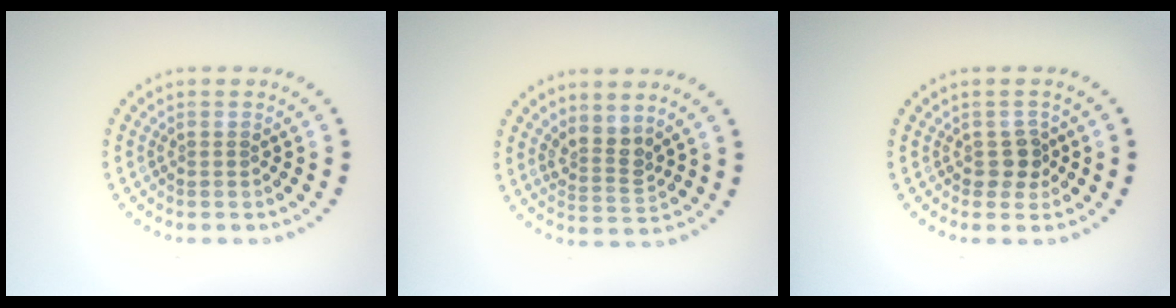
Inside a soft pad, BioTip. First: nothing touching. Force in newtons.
{"total": 2.5, "press": 1.9, "slide": 1.7}
{"total": 1.7, "press": 1.5, "slide": 0.9}